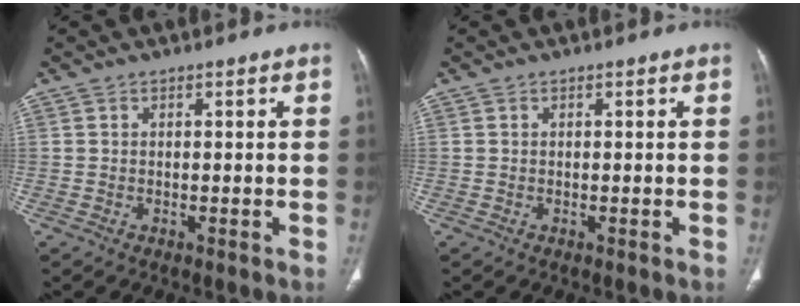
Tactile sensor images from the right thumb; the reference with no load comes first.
{"total": 0.0}